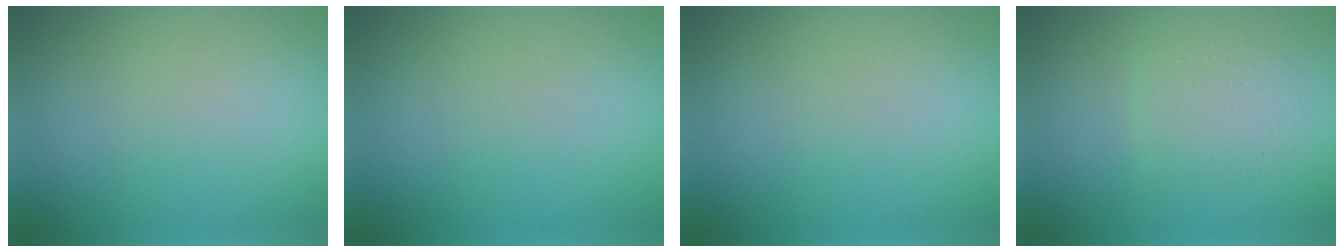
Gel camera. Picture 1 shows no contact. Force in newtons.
{"total": 0.0}
{"total": 0.0}
{"total": 2.3, "press": 2.3, "slide": 0.1}